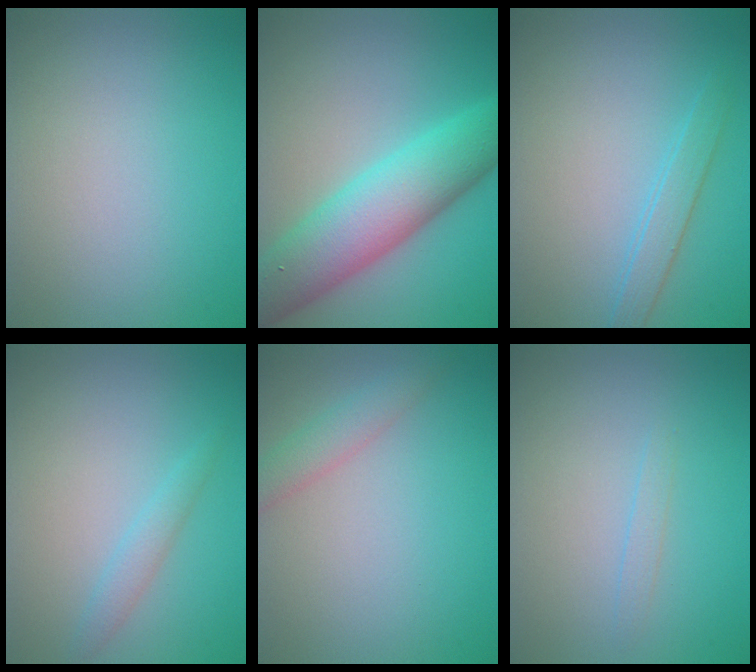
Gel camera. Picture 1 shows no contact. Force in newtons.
{"total": 8.8, "press": 8.8, "slide": 0.2}
{"total": 1.9, "press": 1.9, "slide": 0.1}
{"total": 1.5, "press": 1.5, "slide": 0.1}
{"total": 2.1, "press": 2.1, "slide": 0.1}
{"total": 0.7, "press": 0.7, "slide": 0.1}